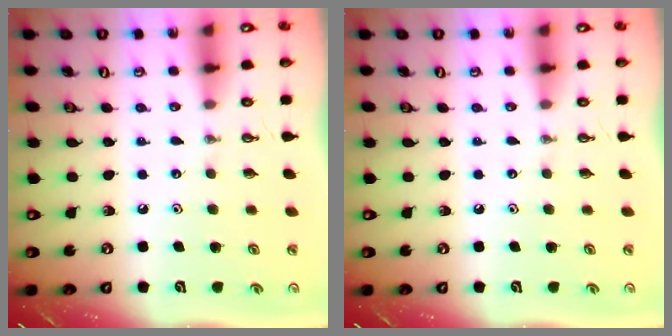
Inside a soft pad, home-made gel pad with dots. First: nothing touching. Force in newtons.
{"total": 0.0}